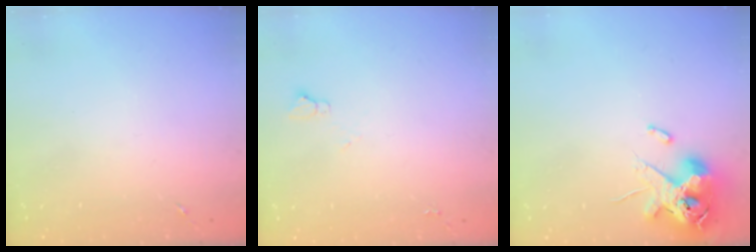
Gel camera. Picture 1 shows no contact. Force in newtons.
{"total": 3.6, "press": 3.6, "slide": 0.5}
{"total": 12.9, "press": 12.7, "slide": 2.2}